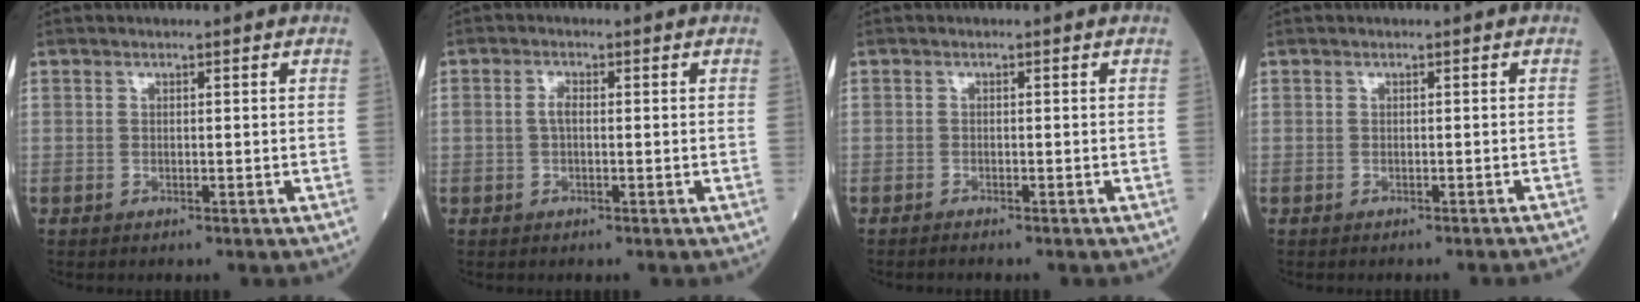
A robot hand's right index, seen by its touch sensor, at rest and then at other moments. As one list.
[{"total": 1.5, "force": [-0.1, 0.6, 1.4], "torque": [-0.030, 0.003, -0.002]}, {"total": 1.1, "force": [-1.0, 0.0, 0.5], "torque": [-0.011, -0.002, -0.014]}, {"total": 3.3, "force": [-3.1, -0.6, 0.9], "torque": [-0.008, -0.008, -0.033]}]